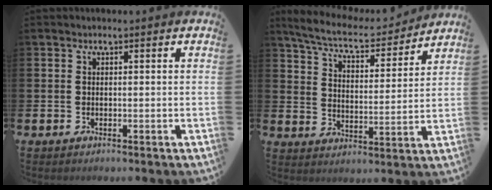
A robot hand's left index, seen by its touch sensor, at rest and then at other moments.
{"total": 7.7, "force": [7.2, 1.3, 2.6], "torque": [-0.080, -0.048, 0.122]}